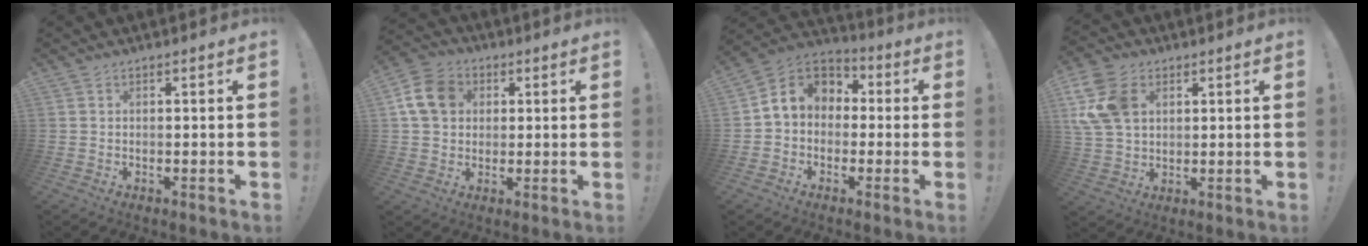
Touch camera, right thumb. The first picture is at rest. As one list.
[{"total": 11.9, "force": [3.2, 9.7, 6.2], "torque": [-0.104, 0.005, 0.067]}, {"total": 8.6, "force": [0.5, 7.5, 4.2], "torque": [-0.060, 0.016, 0.017]}, {"total": 13.6, "force": [4.0, 9.9, 8.4], "torque": [-0.184, -0.002, 0.079]}]